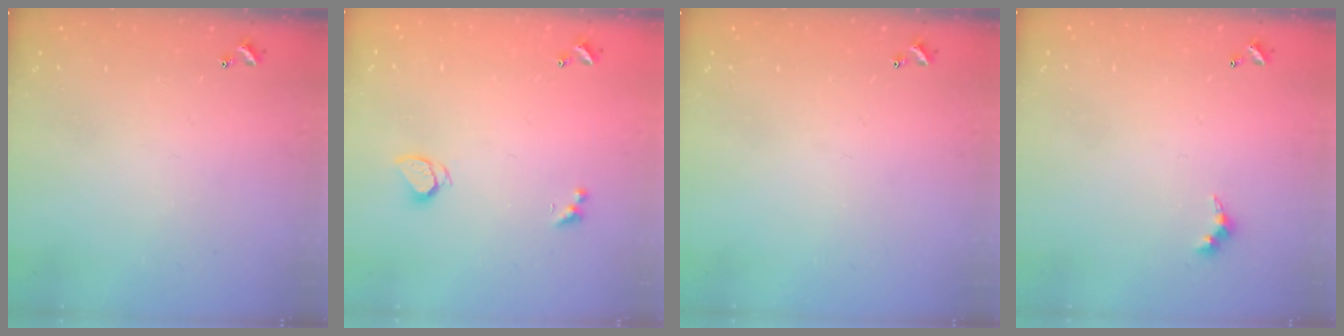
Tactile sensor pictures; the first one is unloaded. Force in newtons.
{"total": 1.9, "press": 1.8, "slide": 0.4}
{"total": 0.0}
{"total": 3.0, "press": 2.9, "slide": 0.5}